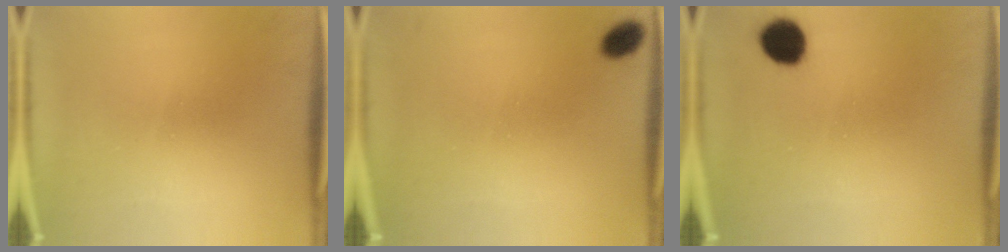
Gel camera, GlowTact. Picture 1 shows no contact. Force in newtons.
{"total": 3.3}
{"total": 6.4}